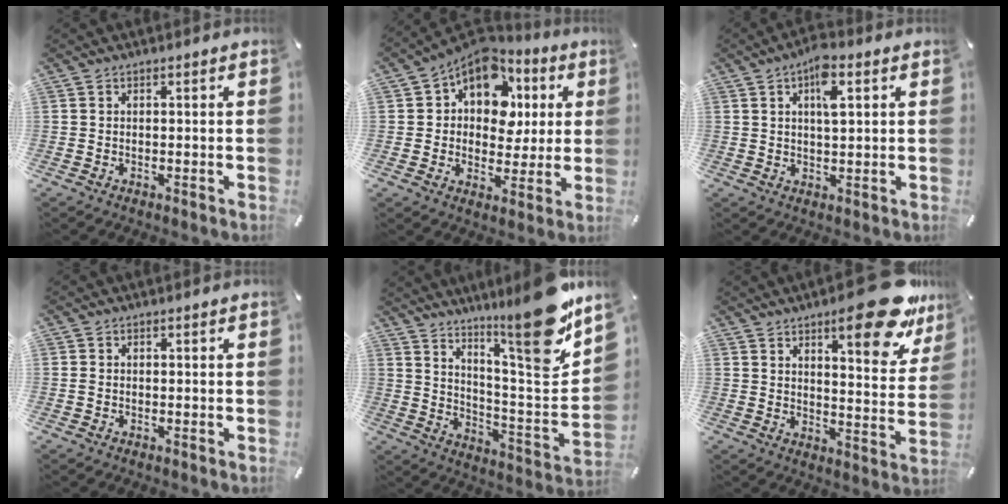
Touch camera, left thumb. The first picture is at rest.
{"total": 12.9, "force": [5.9, 9.5, 6.5], "torque": [-0.109, -0.034, 0.112]}
{"total": 6.9, "force": [2.9, 2.7, 5.6], "torque": [-0.096, -0.001, 0.045]}
{"total": 0.5, "force": [0.0, 0.5, 0.2], "torque": [-0.002, 0.004, -0.002]}
{"total": 21.0, "force": [15.3, 2.0, 14.2], "torque": [-0.201, -0.137, 0.233]}
{"total": 18.9, "force": [12.0, 6.0, 13.2], "torque": [-0.176, -0.078, 0.189]}